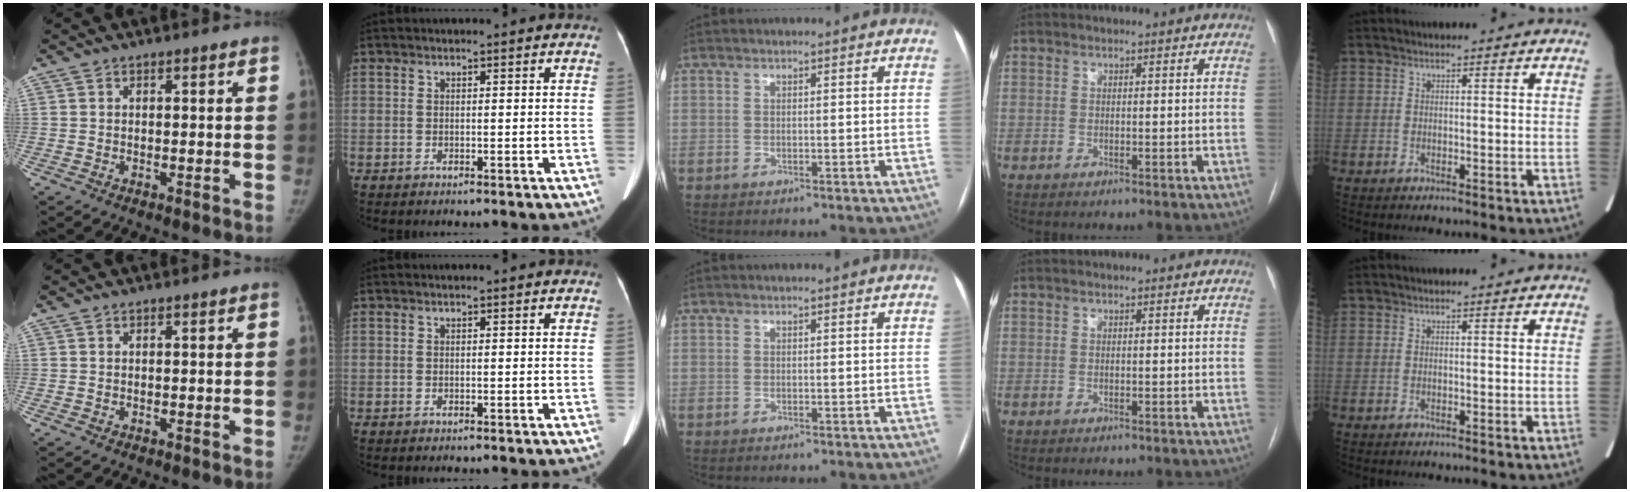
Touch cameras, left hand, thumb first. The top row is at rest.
{}